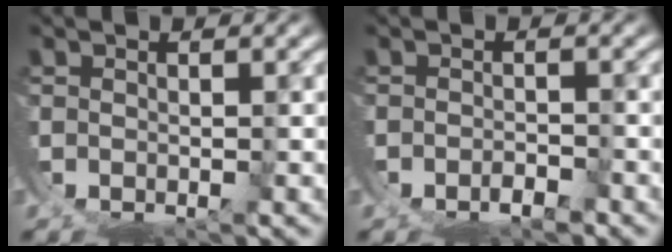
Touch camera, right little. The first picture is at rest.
{"total": 1.2, "force": [-0.9, -0.8, 0.2], "torque": [0.006, 0.001, -0.017]}